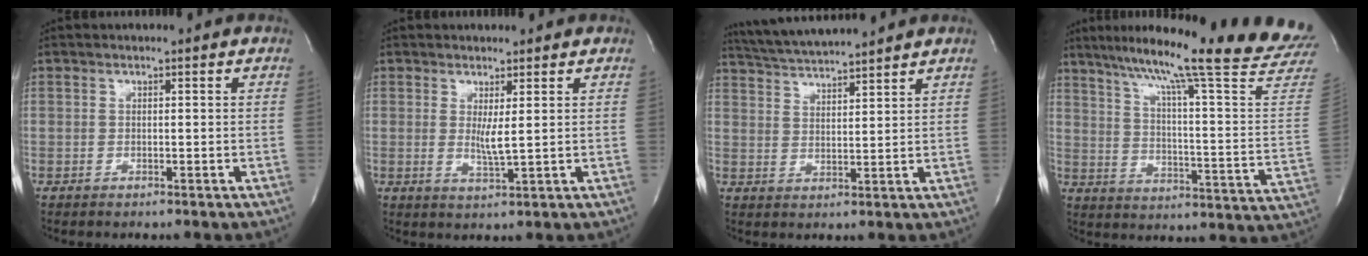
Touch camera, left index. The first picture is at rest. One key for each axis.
{"total": 2.8, "fx": 0.6, "fy": 0.0, "fz": 2.7, "tx": -0.058, "ty": -0.011, "tz": 0.016}
{"total": 9.9, "fx": 9.3, "fy": -0.6, "fz": 3.3, "tx": -0.069, "ty": 0.022, "tz": 0.157}
{"total": 26.6, "fx": 22.7, "fy": -1.7, "fz": 13.9, "tx": -0.222, "ty": -0.076, "tz": 0.296}